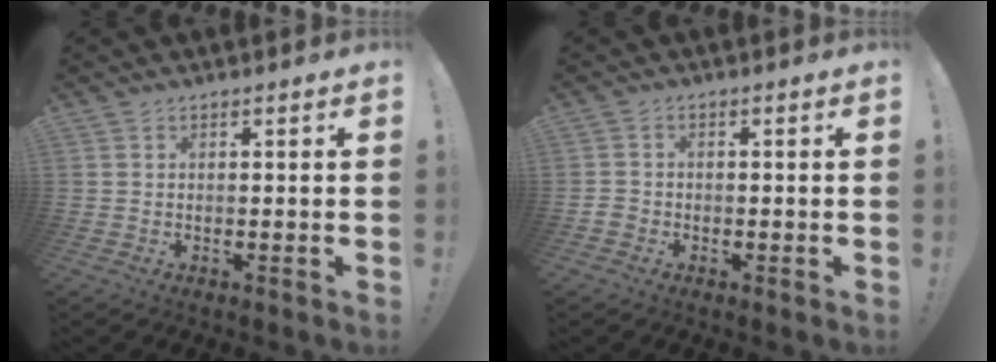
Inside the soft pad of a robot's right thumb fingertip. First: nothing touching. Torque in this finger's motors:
{"motor_torque": [0.19, -0.03, -0.13, 0.06, -0.02]}